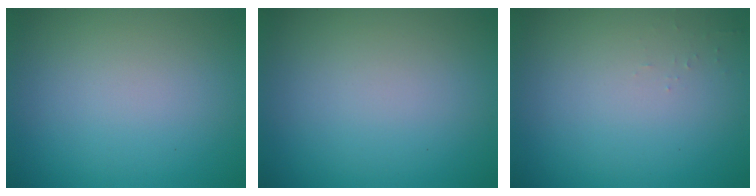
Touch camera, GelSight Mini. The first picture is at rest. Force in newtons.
{"total": 0.0}
{"total": 0.5, "press": 0.5, "slide": 0.2}